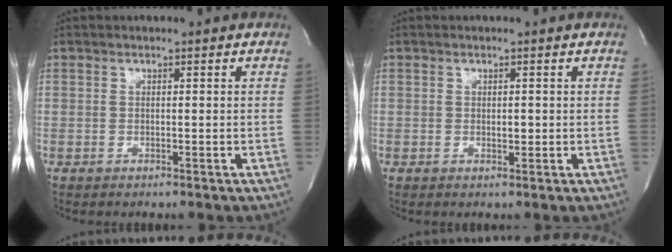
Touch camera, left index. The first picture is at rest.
{"total": 0.9, "force": [-0.3, 0.5, 0.7], "torque": [-0.007, -0.004, -0.005]}